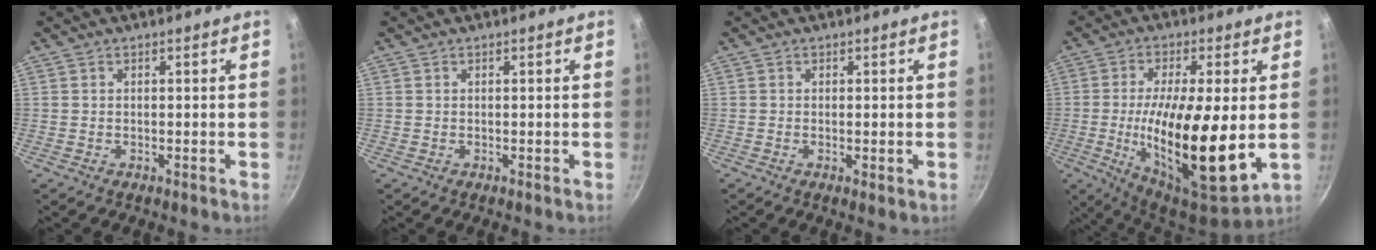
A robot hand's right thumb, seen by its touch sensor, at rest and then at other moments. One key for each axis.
{"total": 0.0}
{"total": 1.5, "fx": -0.3, "fy": 0.3, "fz": 1.4, "tx": -0.026, "ty": -0.005, "tz": -0.005}
{"total": 20.6, "fx": -1.4, "fy": 6.2, "fz": 19.6, "tx": -0.333, "ty": -0.017, "tz": -0.022}